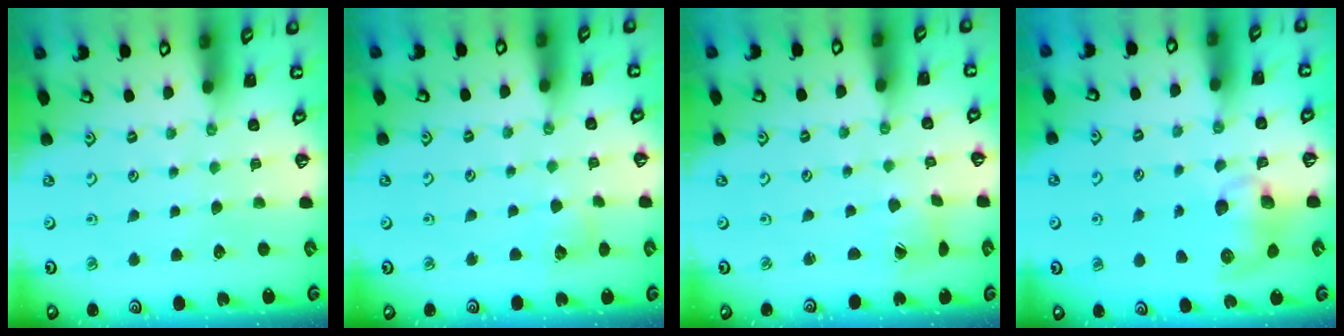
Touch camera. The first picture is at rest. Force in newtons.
{"total": 6.7, "press": 6.7, "slide": 0.6}
{"total": 2.5, "press": 2.4, "slide": 0.4}
{"total": 8.2, "press": 8.1, "slide": 1.3}